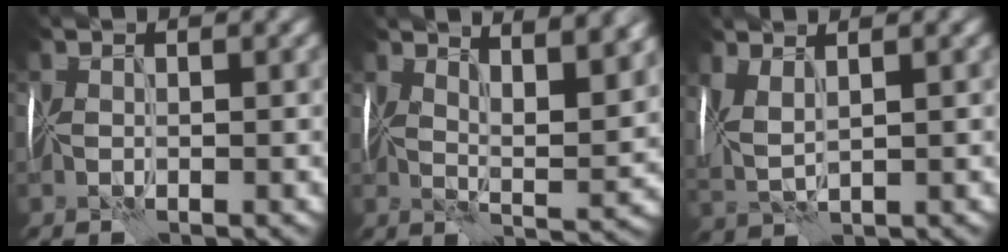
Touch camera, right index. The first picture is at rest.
{"total": 8.6, "force": [5.5, 2.6, 6.1], "torque": [-0.064, 0.022, 0.064]}
{"total": 3.5, "force": [1.5, 1.3, 2.9], "torque": [-0.078, 0.009, 0.034]}